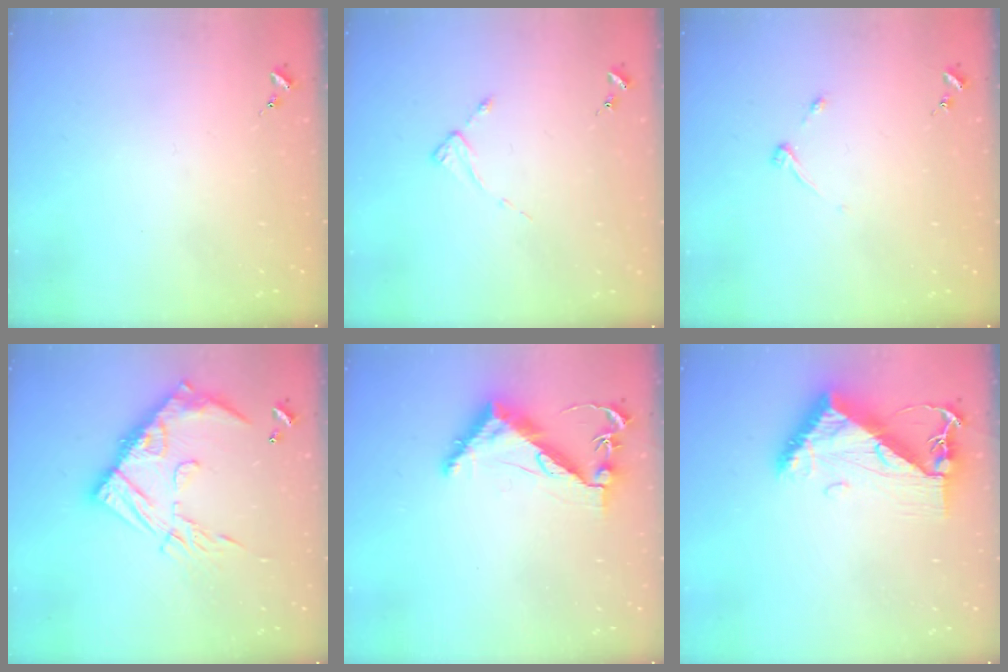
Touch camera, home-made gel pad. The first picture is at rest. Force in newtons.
{"total": 1.9, "press": 1.8, "slide": 0.3}
{"total": 3.9, "press": 3.8, "slide": 0.6}
{"total": 19.1, "press": 19.0, "slide": 1.8}
{"total": 9.7, "press": 9.6, "slide": 1.0}
{"total": 9.5, "press": 9.4, "slide": 1.0}